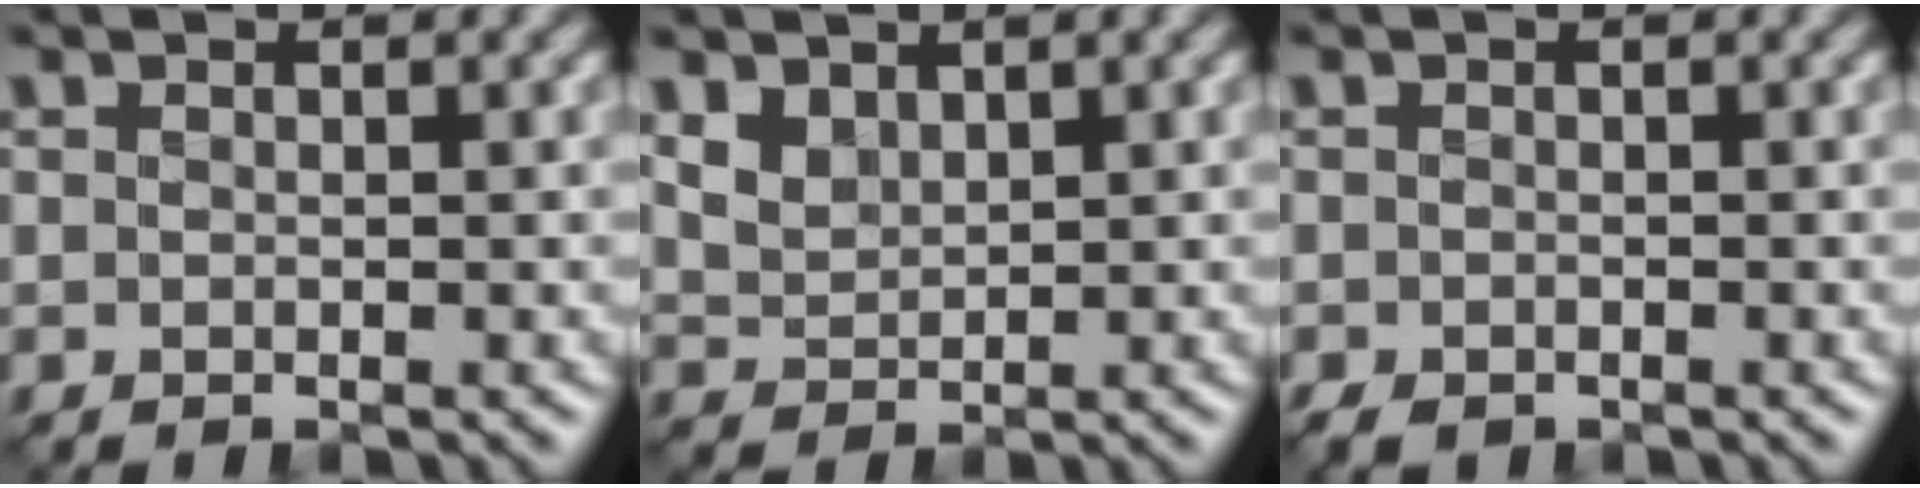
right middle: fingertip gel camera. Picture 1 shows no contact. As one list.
[{"total": 2.7, "force": [1.8, 1.6, 1.2], "torque": [-0.035, -0.005, 0.045]}, {"total": 1.1, "force": [-0.8, 0.6, 0.4], "torque": [-0.008, -0.005, -0.017]}]